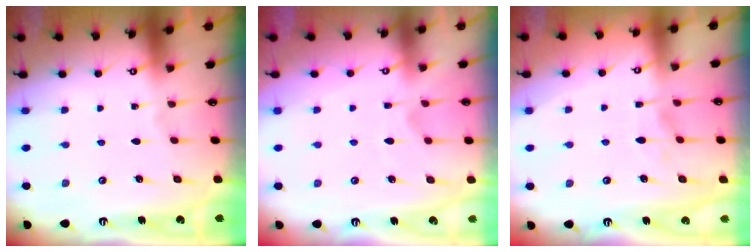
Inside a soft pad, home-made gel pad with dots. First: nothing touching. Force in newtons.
{"total": 2.5, "press": 2.2, "slide": 1.2}
{"total": 1.3, "press": 0.8, "slide": 1.0}